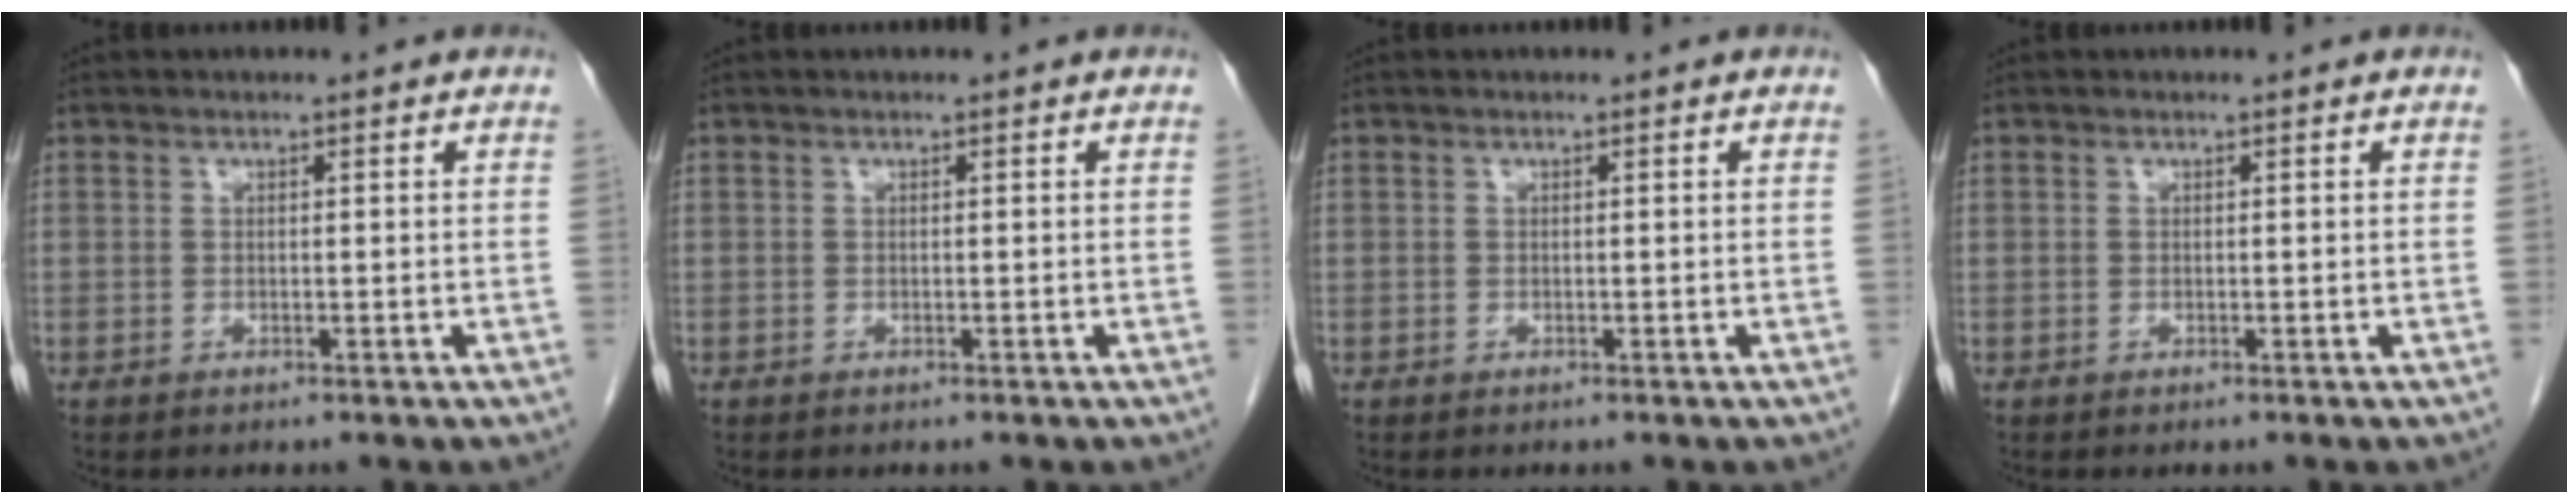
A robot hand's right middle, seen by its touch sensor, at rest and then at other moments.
{"total": 0.0}
{"total": 0.0}
{"total": 0.0}